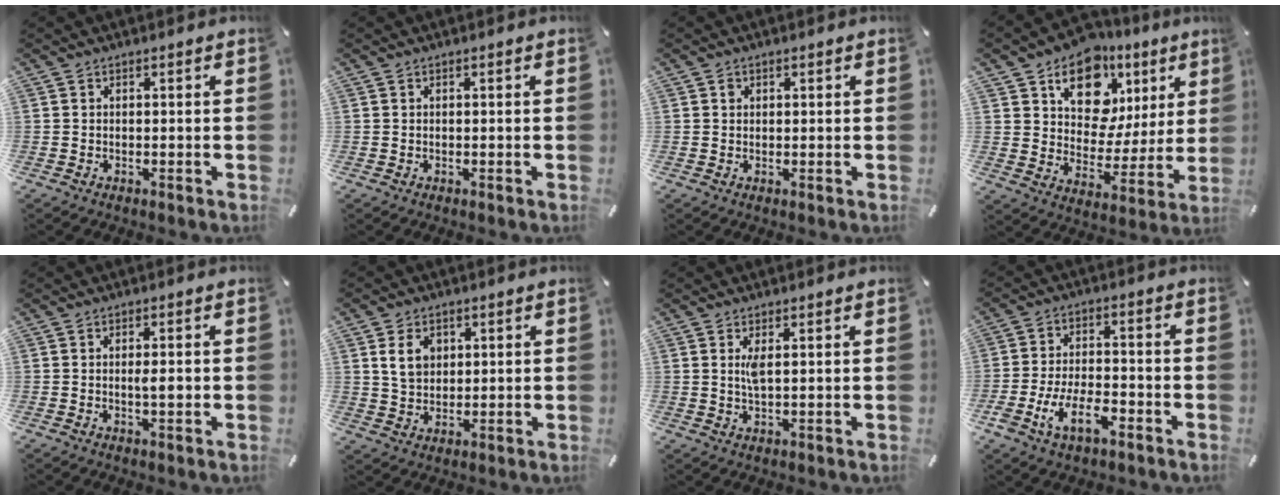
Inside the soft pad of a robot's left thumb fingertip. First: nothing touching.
{"total": 0.0}
{"total": 0.9, "force": [0.4, 0.8, 0.1], "torque": [0.006, 0.000, 0.005]}
{"total": 16.0, "force": [9.2, 11.0, 7.3], "torque": [-0.113, -0.057, 0.165]}
{"total": 2.6, "force": [-0.2, 0.7, 2.5], "torque": [-0.046, 0.002, -0.006]}
{"total": 6.1, "force": [1.8, 5.0, 2.9], "torque": [-0.061, 0.003, 0.029]}
{"total": 2.8, "force": [0.8, 0.7, 2.6], "torque": [-0.055, 0.003, 0.012]}
{"total": 10.6, "force": [-5.2, 5.3, 7.6], "torque": [-0.158, 0.016, -0.095]}